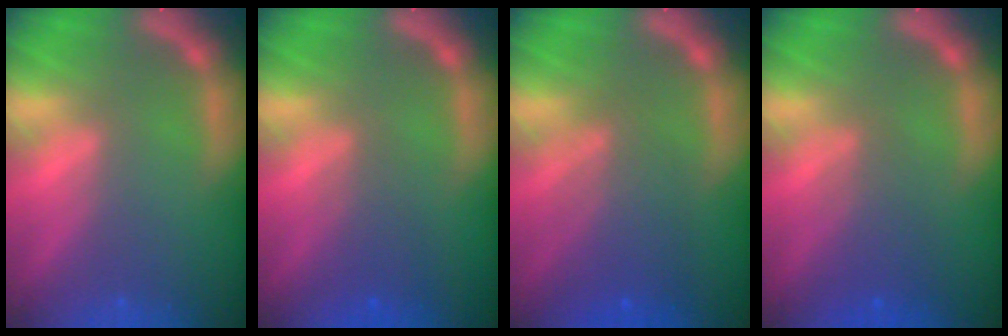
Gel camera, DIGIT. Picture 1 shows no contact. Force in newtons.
{"total": 2.5}
{"total": 5.1}
{"total": 3.1}